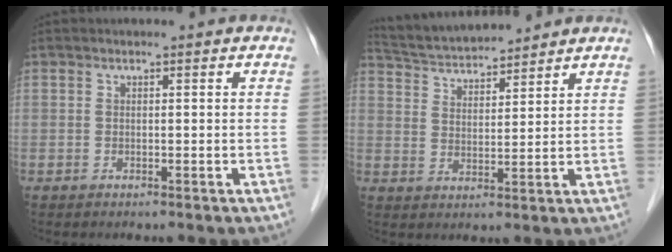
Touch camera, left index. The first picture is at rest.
{"total": 10.0, "force": [9.6, 1.2, 2.6], "torque": [-0.057, 0.025, 0.173]}